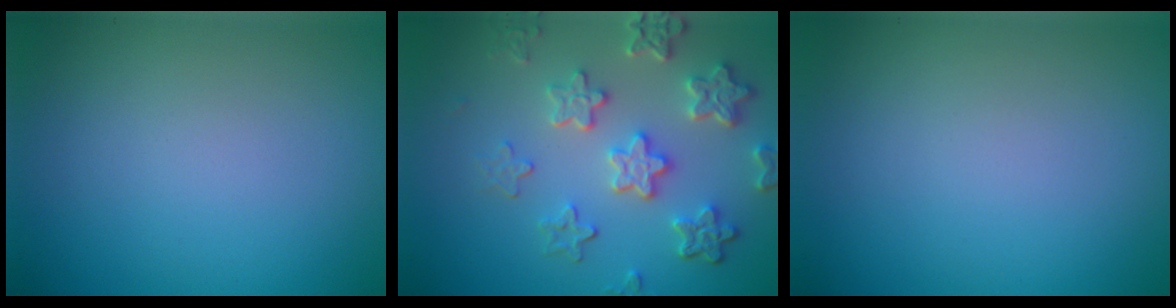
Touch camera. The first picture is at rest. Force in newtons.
{"total": 5.5, "press": 4.3, "slide": 3.5}
{"total": 0.0}